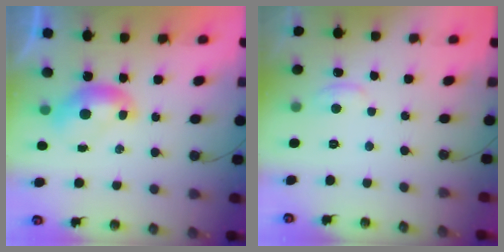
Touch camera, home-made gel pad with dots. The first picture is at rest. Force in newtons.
{"total": 2.1, "press": 2.0, "slide": 0.5}